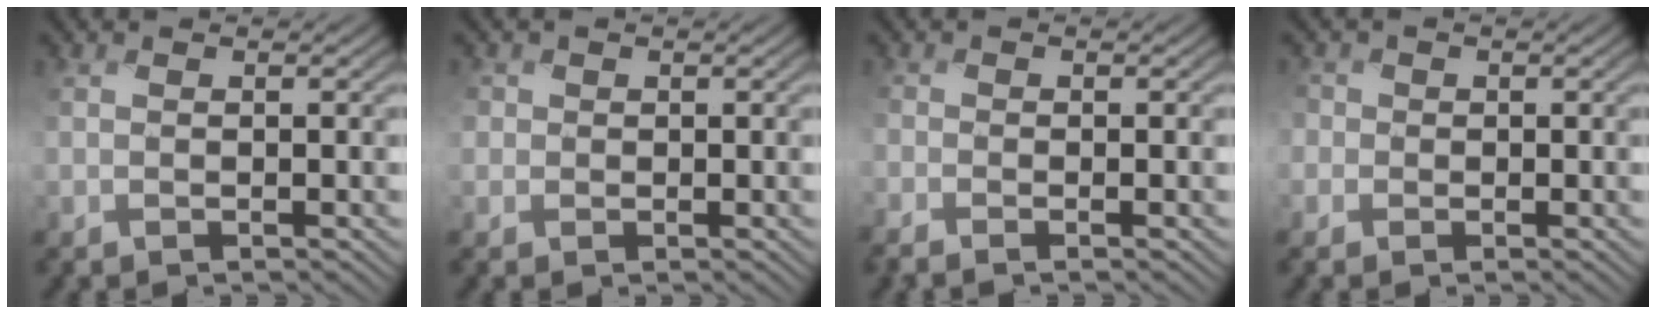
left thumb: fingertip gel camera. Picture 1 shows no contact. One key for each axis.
{"total": 1.9, "fx": 0.3, "fy": 1.9, "fz": 0.3, "tx": -0.008, "ty": -0.003, "tz": 0.004}
{"total": 2.1, "fx": -1.7, "fy": 0.6, "fz": 1.1, "tx": -0.029, "ty": -0.010, "tz": -0.041}
{"total": 2.8, "fx": 0.2, "fy": 2.7, "fz": 0.7, "tx": -0.027, "ty": 0.005, "tz": -0.008}